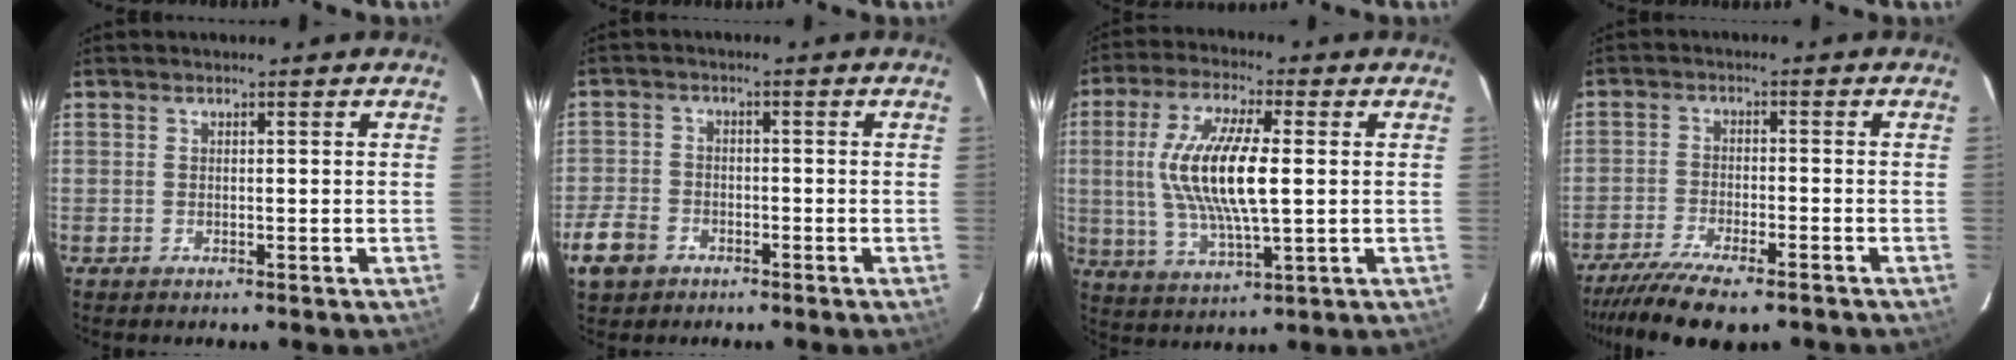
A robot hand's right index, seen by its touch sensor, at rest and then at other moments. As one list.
[{"total": 7.1, "force": [-3.9, 5.4, 2.6], "torque": [-0.077, 0.015, -0.069]}, {"total": 14.4, "force": [1.0, 3.9, 13.8], "torque": [-0.273, 0.001, 0.022]}, {"total": 12.6, "force": [-10.2, 2.8, 6.8], "torque": [-0.157, -0.037, -0.176]}]